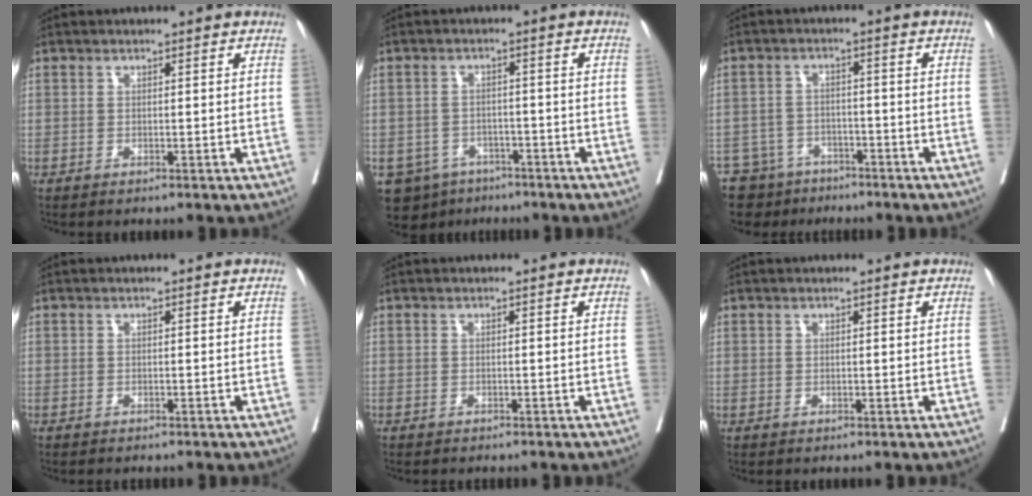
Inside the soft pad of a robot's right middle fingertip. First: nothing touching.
{"total": 7.9, "force": [-5.1, 5.6, 2.0], "torque": [-0.039, 0.003, -0.072]}
{"total": 7.7, "force": [-5.9, 4.9, 0.5], "torque": [-0.013, 0.014, -0.092]}
{"total": 0.8, "force": [-0.7, 0.2, 0.2], "torque": [-0.007, -0.001, -0.013]}
{"total": 1.1, "force": [-1.0, 0.3, 0.3], "torque": [-0.010, -0.002, -0.015]}
{"total": 0.6, "force": [0.2, 0.5, 0.0], "torque": [0.008, 0.003, 0.003]}